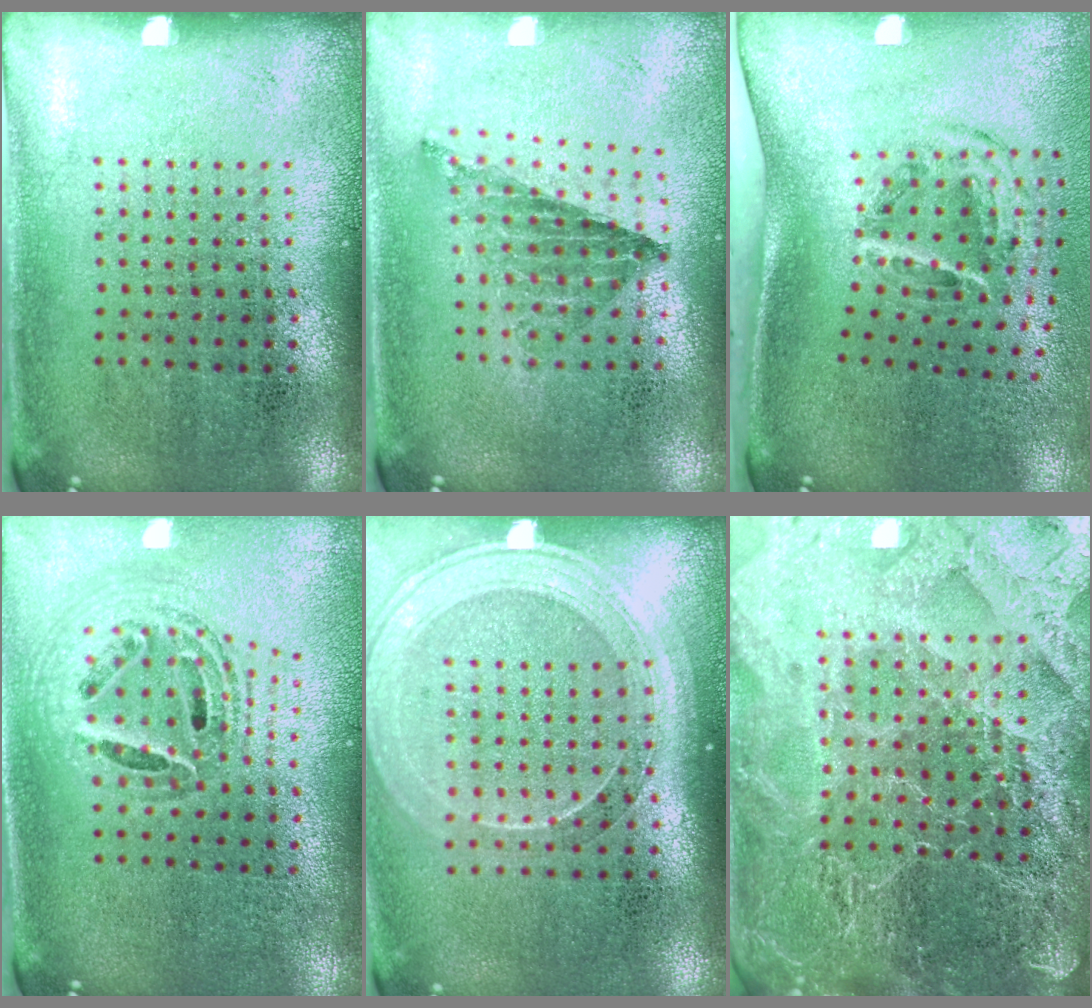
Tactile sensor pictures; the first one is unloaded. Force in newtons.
{"total": 0.5, "press": 0.5, "slide": 0.1}
{"total": 2.1, "press": 1.2, "slide": 1.7}
{"total": 1.2, "press": 1.1, "slide": 0.4}
{"total": 1.7, "press": 1.5, "slide": 0.6}
{"total": 4.8, "press": 4.5, "slide": 1.7}